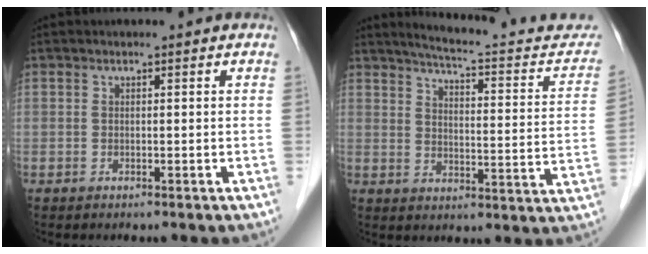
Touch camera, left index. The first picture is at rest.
{"total": 18.9, "force": [17.2, 2.5, 7.4], "torque": [-0.087, -0.040, 0.203]}